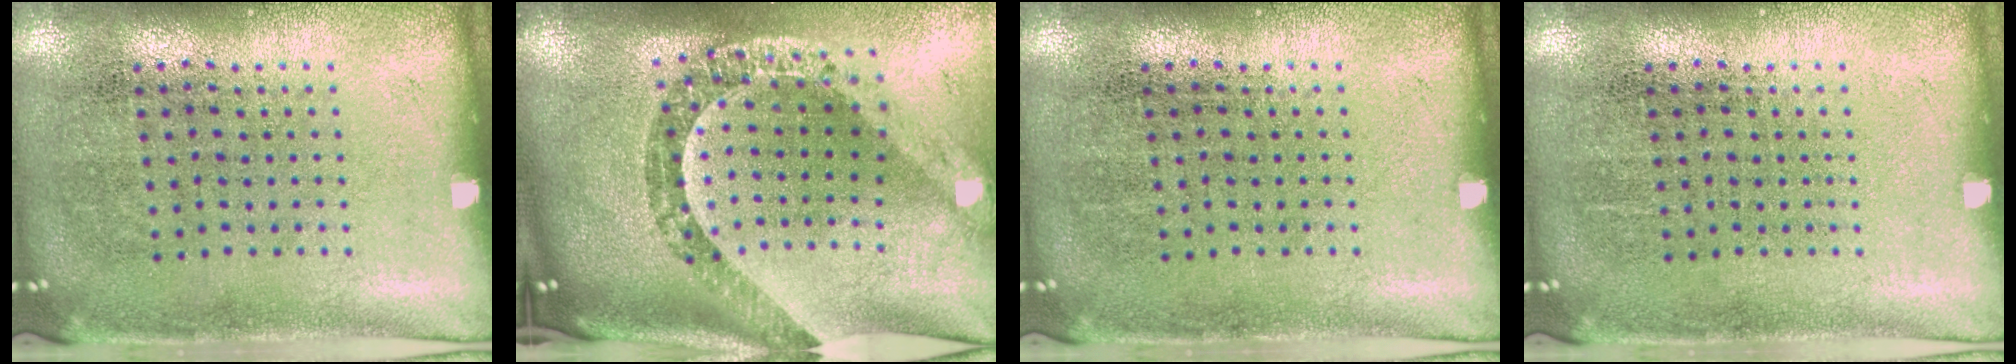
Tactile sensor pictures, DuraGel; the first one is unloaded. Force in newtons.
{"total": 2.6, "press": 2.0, "slide": 1.6}
{"total": 0.0}
{"total": 0.0}